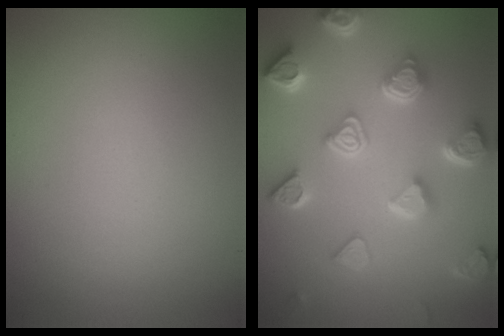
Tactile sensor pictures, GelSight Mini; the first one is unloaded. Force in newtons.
{"total": 6.7, "press": 5.4, "slide": 3.9}